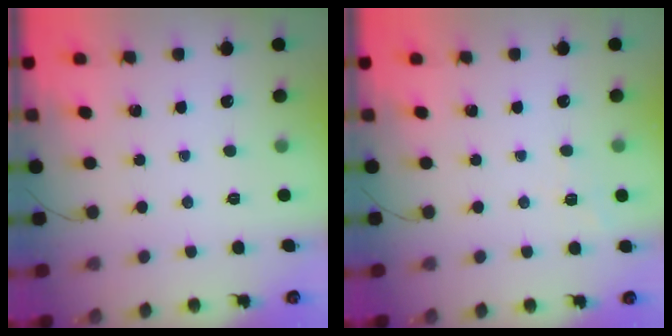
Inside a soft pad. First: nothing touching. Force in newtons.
{"total": 3.0, "press": 2.5, "slide": 1.7}